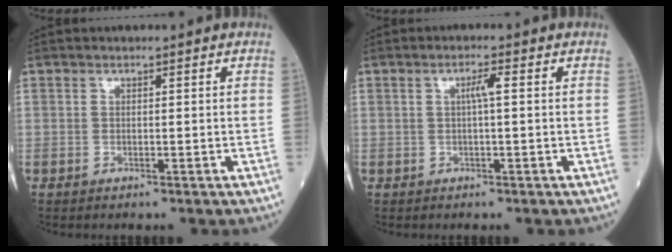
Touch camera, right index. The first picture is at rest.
{"total": 2.0, "force": [0.4, 0.2, 2.0], "torque": [-0.037, 0.003, 0.005]}